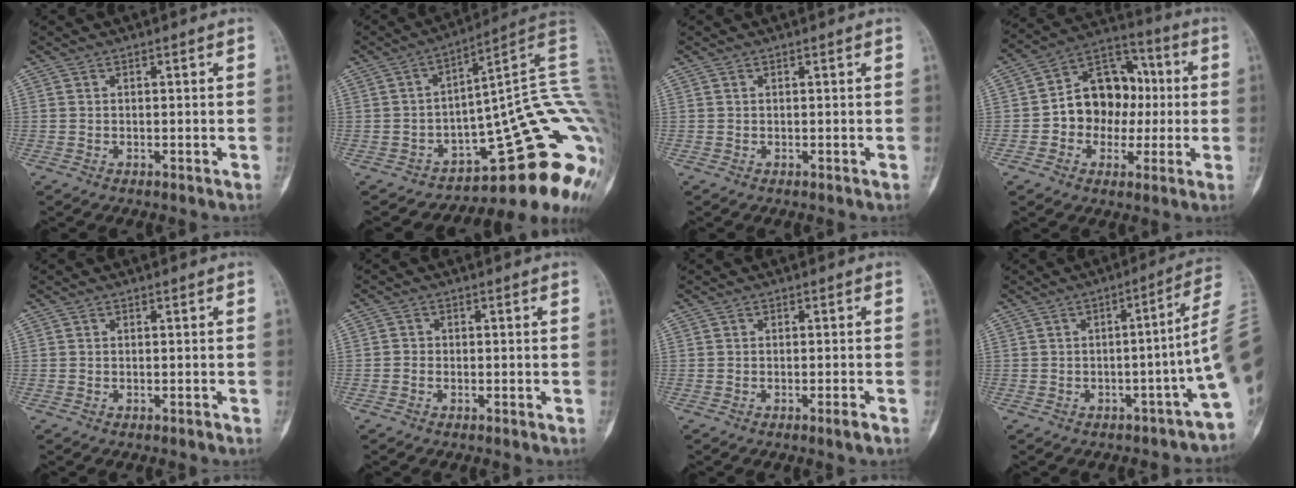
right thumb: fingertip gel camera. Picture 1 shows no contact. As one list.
[{"total": 26.5, "force": [-4.2, 8.9, 24.6], "torque": [-0.226, 0.046, -0.043]}, {"total": 0.0}, {"total": 14.4, "force": [-0.5, 11.5, 8.7], "torque": [-0.083, 0.038, -0.016]}, {"total": 0.0}, {"total": 0.9, "force": [-0.4, 0.8, 0.2], "torque": [0.004, 0.004, -0.010]}, {"total": 1.6, "force": [-0.9, 0.1, 1.3], "torque": [-0.024, -0.002, -0.017]}, {"total": 11.4, "force": [-1.1, 1.3, 11.3], "torque": [-0.134, 0.034, -0.018]}]